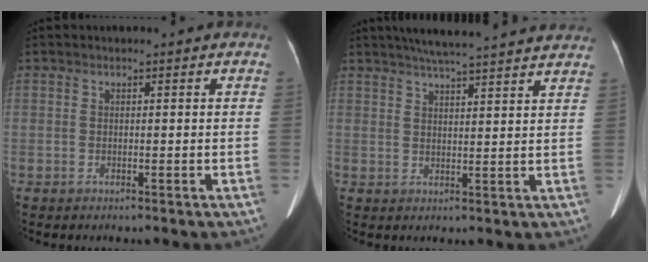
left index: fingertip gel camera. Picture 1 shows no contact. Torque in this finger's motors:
{"motor_torque": [0.29, -0.64, 0.02, 0.03]}